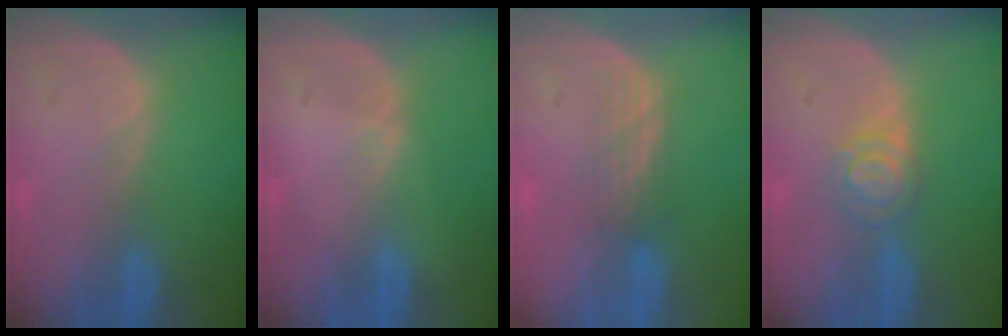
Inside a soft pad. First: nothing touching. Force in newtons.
{"total": 0.5, "press": 0.5, "slide": 0.2}
{"total": 2.9, "press": 2.6, "slide": 1.3}
{"total": 3.9, "press": 3.8, "slide": 0.6}